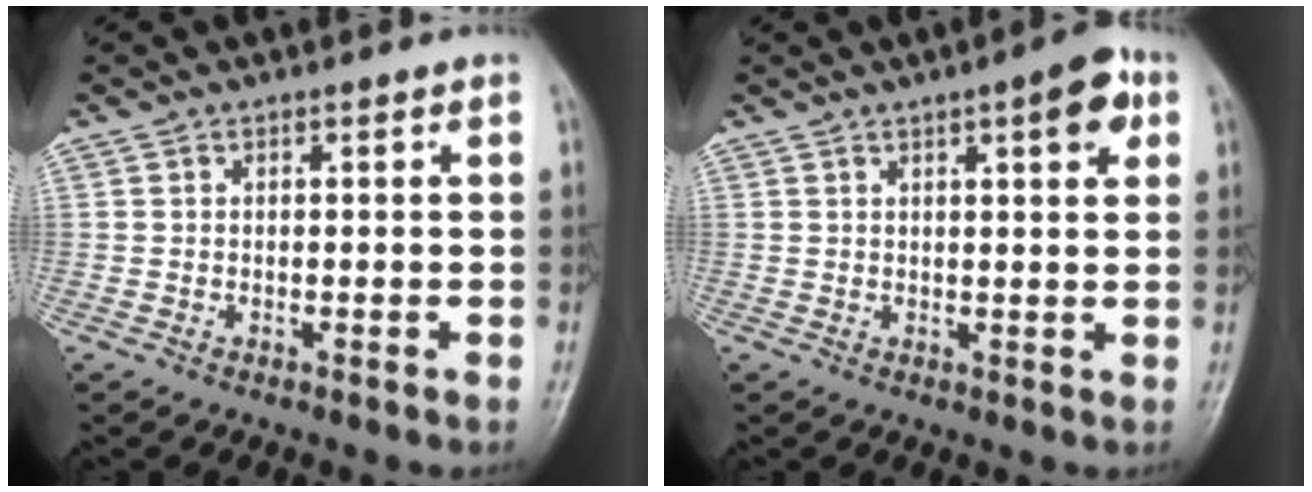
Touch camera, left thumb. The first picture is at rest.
{"total": 6.3, "force": [2.9, 1.8, 5.3], "torque": [-0.056, -0.005, 0.033]}